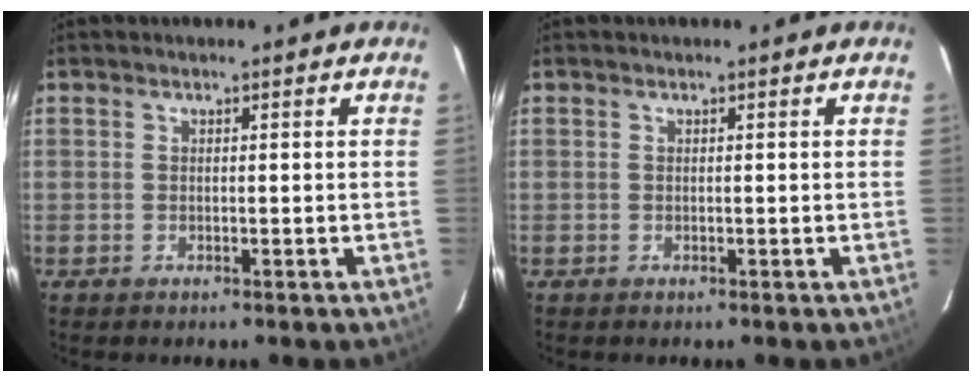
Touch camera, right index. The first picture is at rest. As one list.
[{"total": 0.0}]